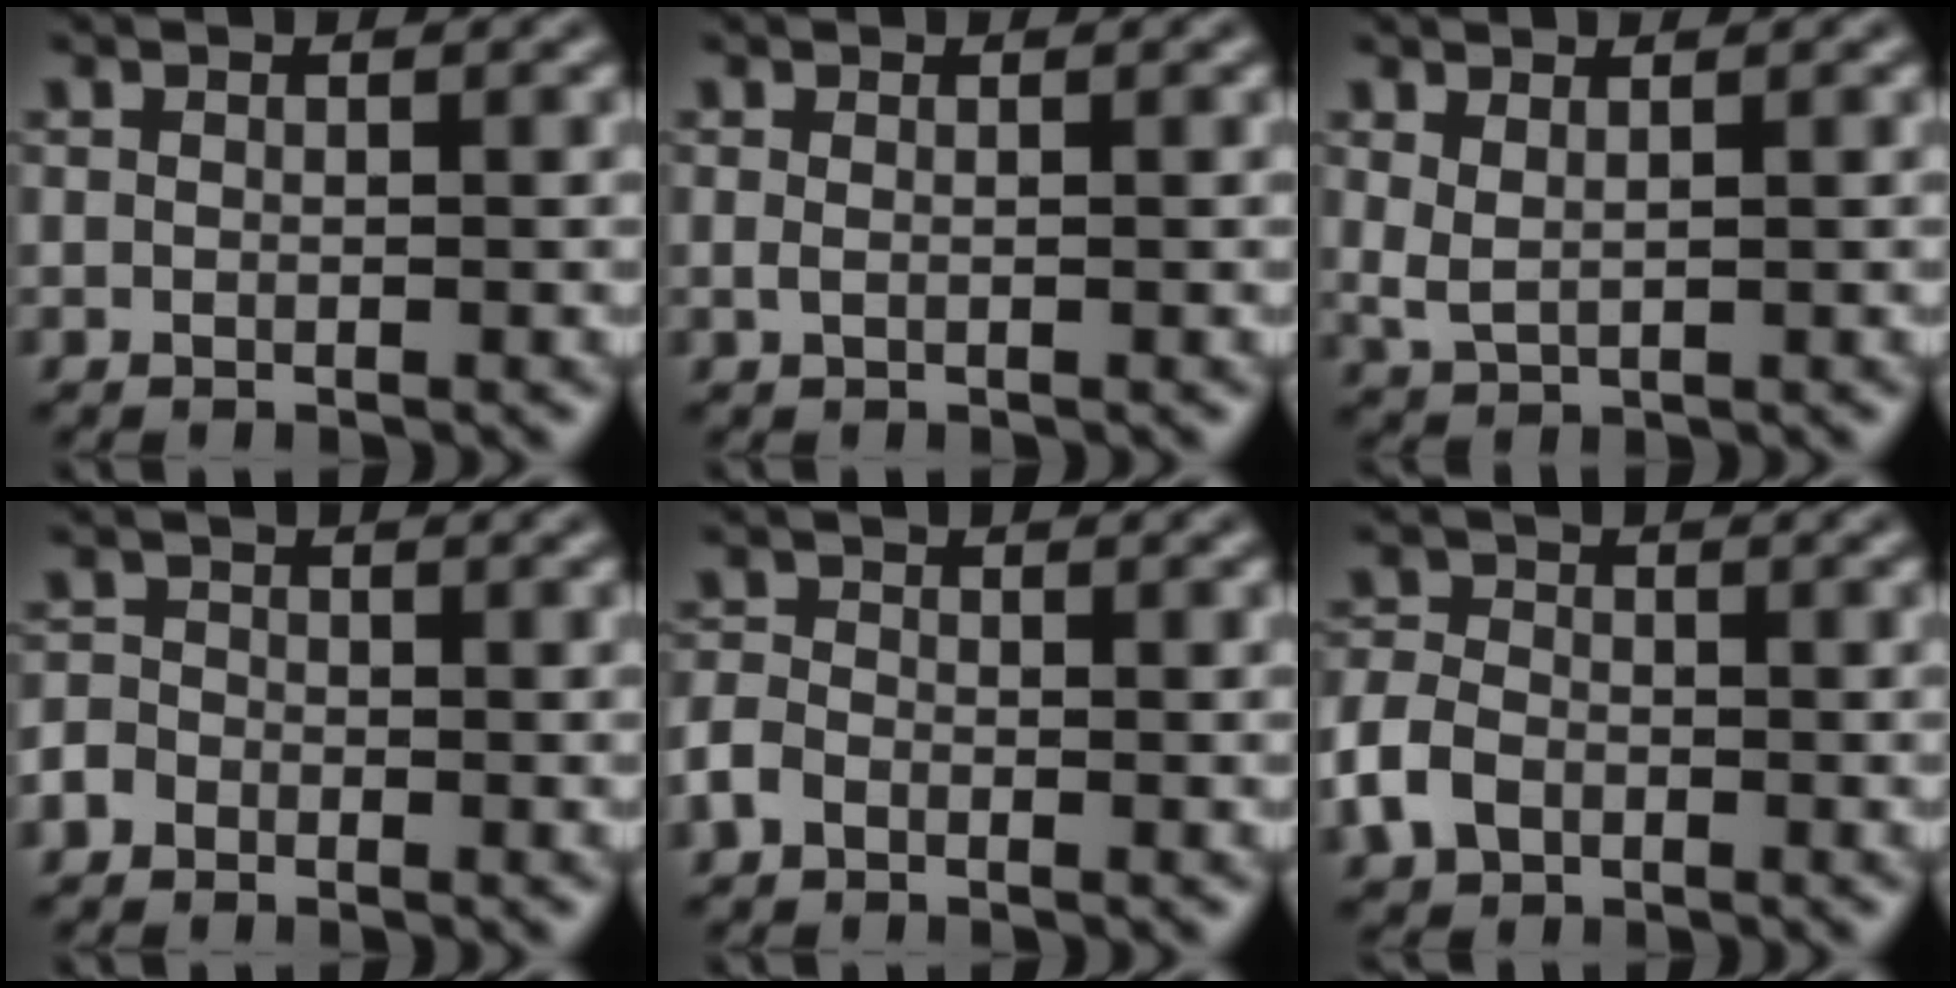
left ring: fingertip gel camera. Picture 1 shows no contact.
{"total": 0.5, "force": [0.1, 0.1, 0.5], "torque": [-0.013, 0.002, 0.002]}
{"total": 1.4, "force": [0.9, 0.5, 1.0], "torque": [-0.028, -0.005, 0.023]}
{"total": 2.1, "force": [-1.2, 1.6, 0.6], "torque": [-0.003, 0.003, -0.026]}
{"total": 1.9, "force": [-1.2, 1.2, 0.8], "torque": [-0.016, 0.003, -0.031]}
{"total": 3.7, "force": [-1.7, 2.8, 1.9], "torque": [-0.047, 0.001, -0.040]}